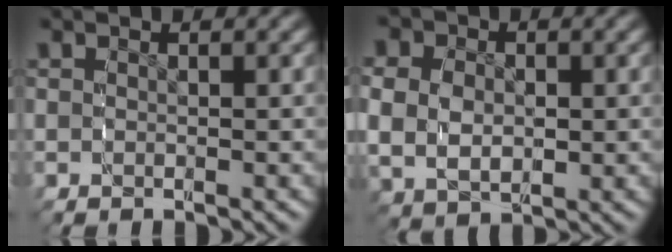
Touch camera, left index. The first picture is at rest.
{"total": 5.5, "force": [0.2, 4.5, 3.2], "torque": [-0.076, -0.021, 0.014]}